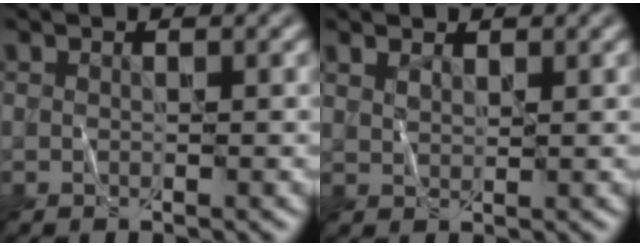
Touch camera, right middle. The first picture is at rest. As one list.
[{"total": 1.1, "force": [0.9, 0.5, 0.4], "torque": [-0.013, 0.000, 0.022]}]